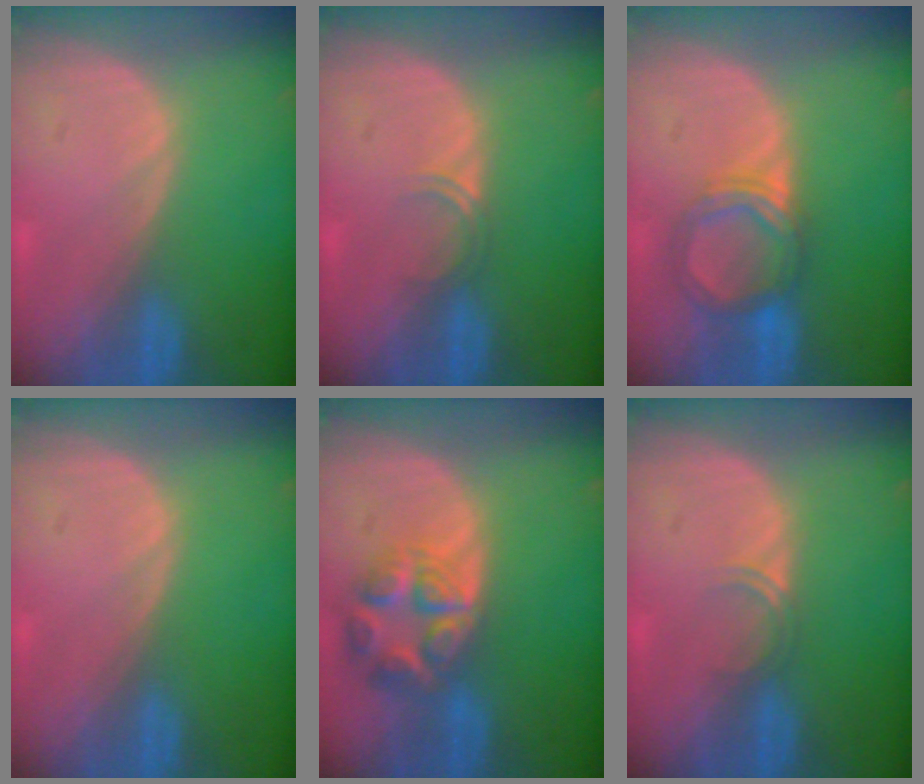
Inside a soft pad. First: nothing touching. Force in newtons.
{"total": 1.7, "press": 1.4, "slide": 1.0}
{"total": 5.5, "press": 5.3, "slide": 1.8}
{"total": 0.0}
{"total": 7.8, "press": 6.8, "slide": 3.7}
{"total": 1.7, "press": 1.4, "slide": 1.0}